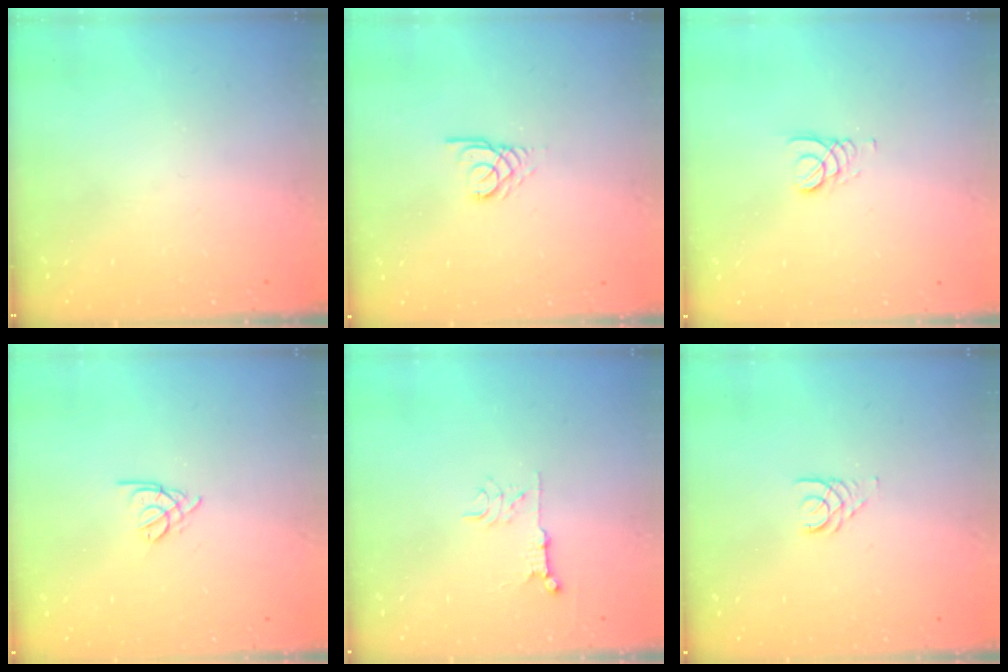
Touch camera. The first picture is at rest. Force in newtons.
{"total": 2.2, "press": 2.2, "slide": 0.2}
{"total": 2.2, "press": 2.2, "slide": 0.3}
{"total": 1.8, "press": 1.7, "slide": 0.5}
{"total": 5.4, "press": 5.4, "slide": 0.7}
{"total": 2.5, "press": 2.5, "slide": 0.3}